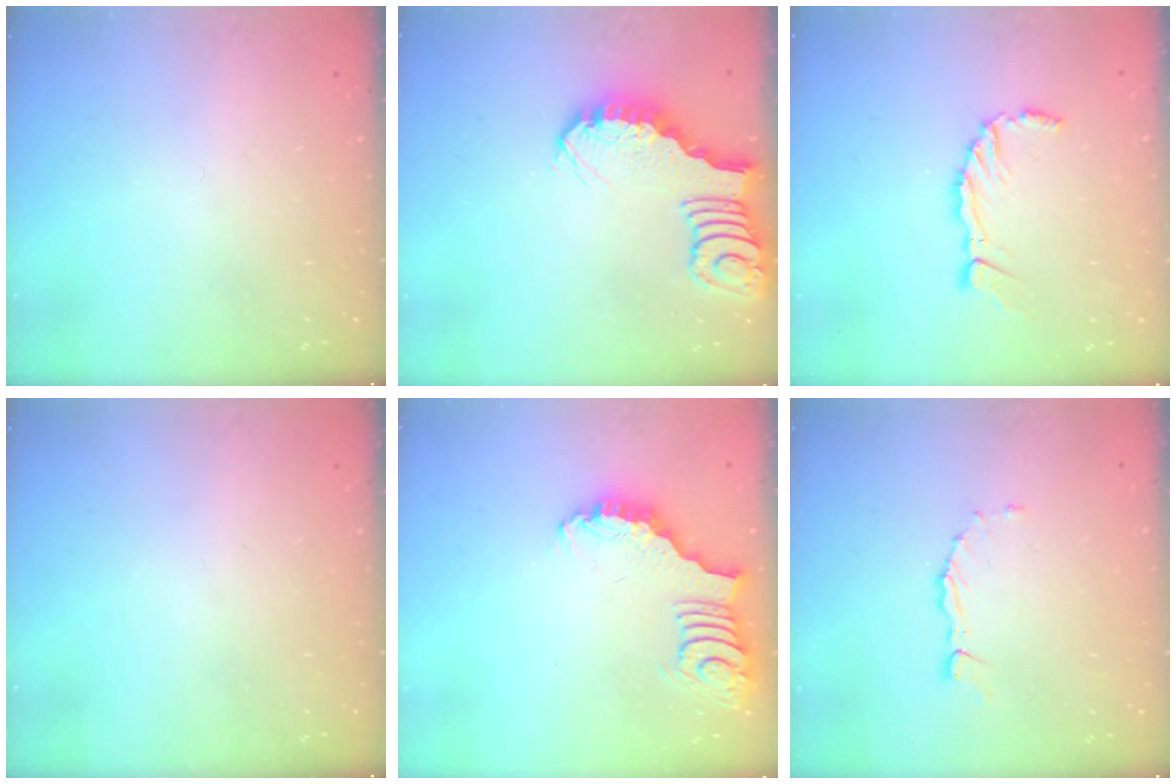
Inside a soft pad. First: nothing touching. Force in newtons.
{"total": 2.9, "press": 2.9, "slide": 0.4}
{"total": 6.8, "press": 6.7, "slide": 1.2}
{"total": 0.0}
{"total": 3.4, "press": 3.4, "slide": 0.5}
{"total": 2.2, "press": 2.2, "slide": 0.3}